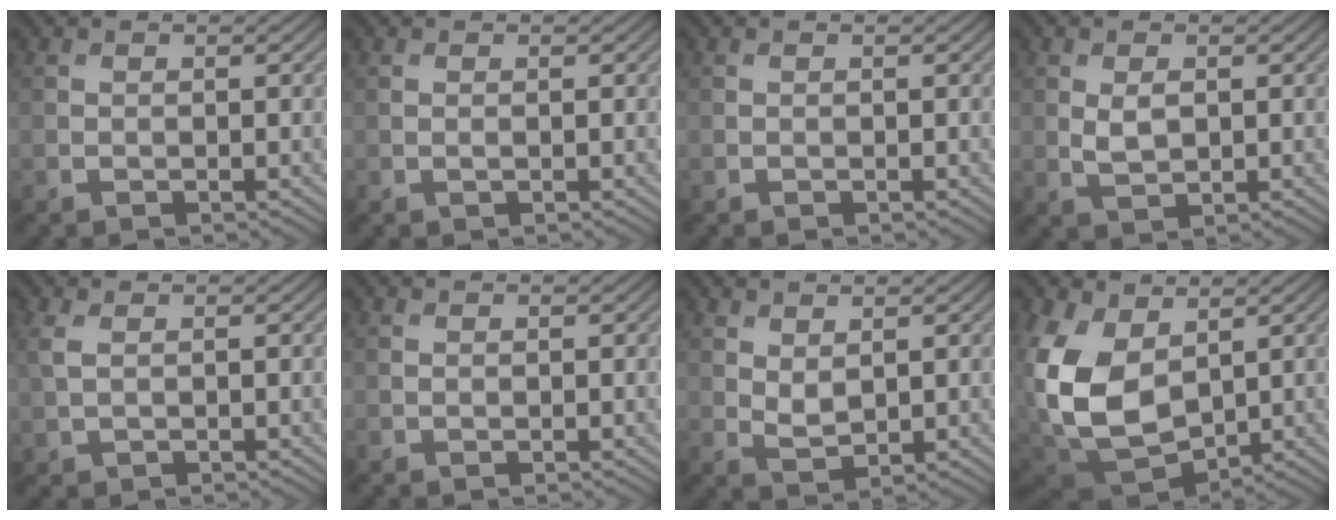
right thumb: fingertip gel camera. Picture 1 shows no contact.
{"total": 0.0}
{"total": 0.0}
{"total": 2.7, "force": [0.5, 1.6, 2.1], "torque": [-0.051, -0.007, 0.014]}
{"total": 2.2, "force": [0.7, 1.1, 1.7], "torque": [-0.057, 0.002, 0.016]}
{"total": 0.0}
{"total": 2.3, "force": [1.3, 1.1, 1.6], "torque": [-0.038, -0.006, 0.031]}
{"total": 14.1, "force": [2.3, 9.7, 10.0], "torque": [-0.260, -0.024, 0.055]}